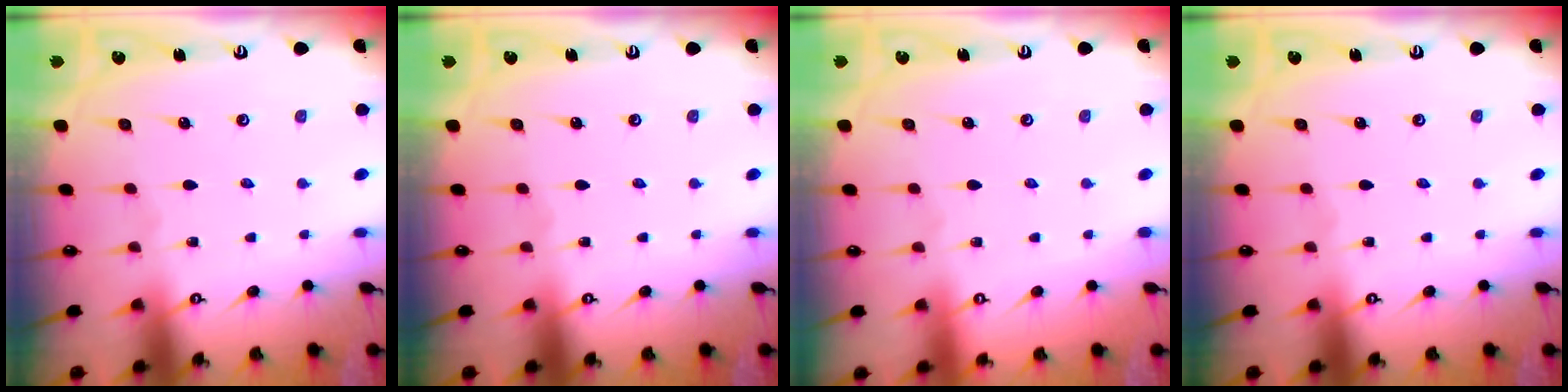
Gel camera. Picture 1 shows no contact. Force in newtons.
{"total": 0.0}
{"total": 3.9, "press": 3.9, "slide": 0.1}
{"total": 0.0}